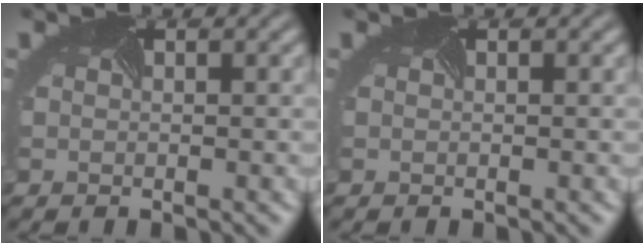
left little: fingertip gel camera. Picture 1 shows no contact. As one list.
[{"total": 0.0}]